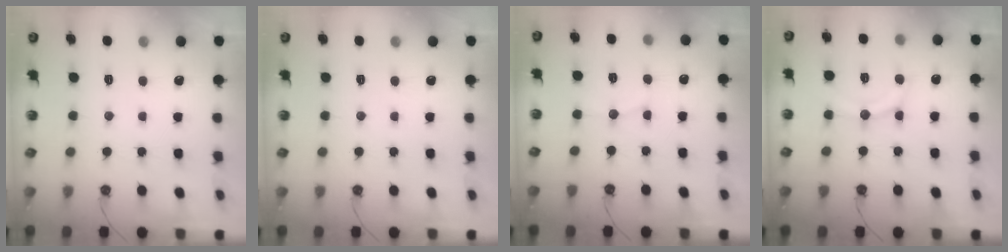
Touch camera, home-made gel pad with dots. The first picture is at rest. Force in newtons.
{"total": 0.0}
{"total": 7.0, "press": 7.0, "slide": 0.4}
{"total": 11.9, "press": 11.8, "slide": 1.1}